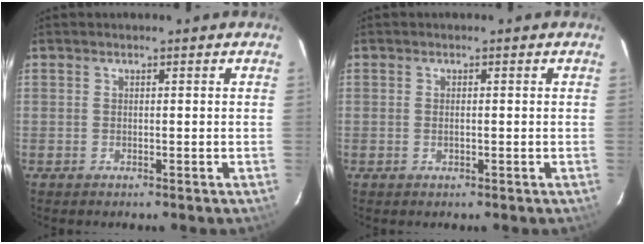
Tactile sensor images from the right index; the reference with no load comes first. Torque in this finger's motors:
{"motor_torque": [-0.19, -0.05, -0.02, 0.00]}